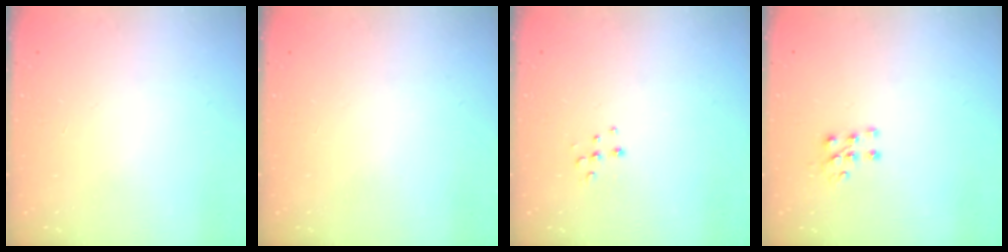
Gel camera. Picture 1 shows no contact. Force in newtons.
{"total": 0.0}
{"total": 6.7, "press": 6.7, "slide": 0.4}
{"total": 6.0, "press": 6.0, "slide": 0.5}